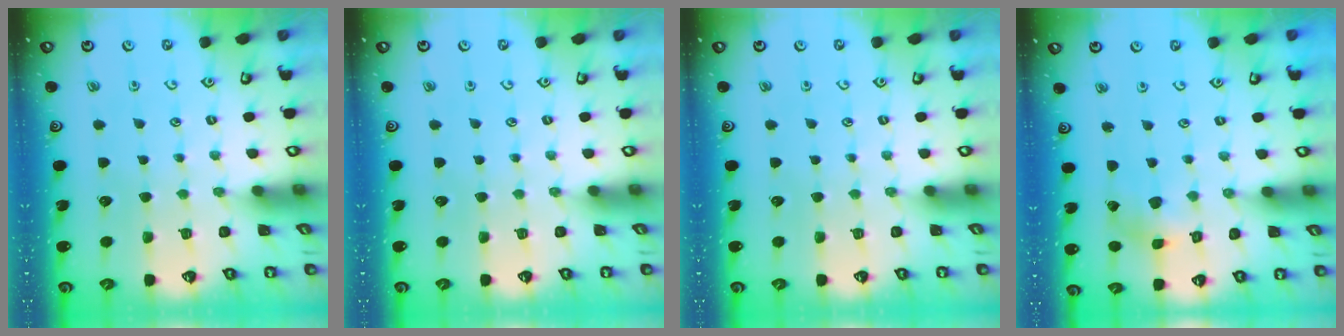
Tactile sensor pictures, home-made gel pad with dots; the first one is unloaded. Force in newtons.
{"total": 0.0}
{"total": 0.0}
{"total": 2.6, "press": 2.6, "slide": 0.5}